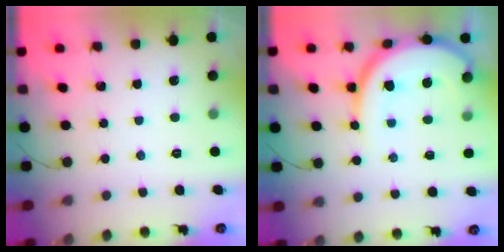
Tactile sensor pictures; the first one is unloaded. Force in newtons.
{"total": 12.1, "press": 12.1, "slide": 1.2}